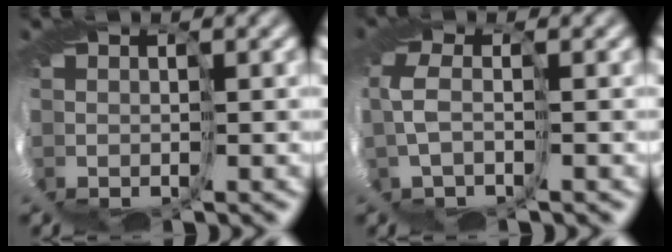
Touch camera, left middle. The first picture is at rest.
{"total": 1.5, "force": [0.2, 0.2, 1.5], "torque": [-0.074, 0.004, -0.011]}